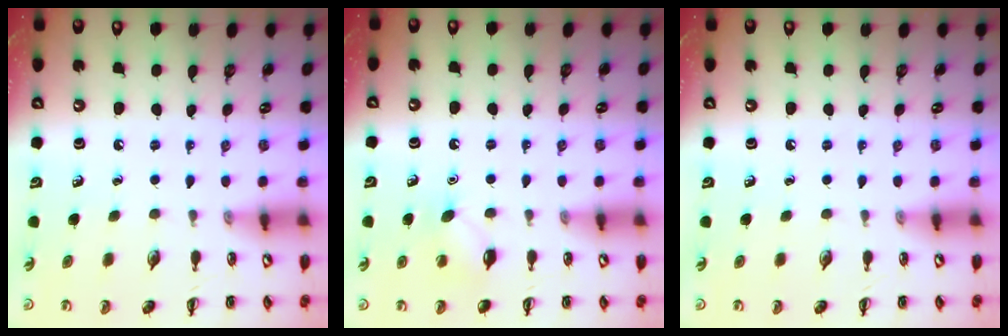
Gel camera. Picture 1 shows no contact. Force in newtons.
{"total": 5.3, "press": 5.1, "slide": 1.5}
{"total": 0.0}